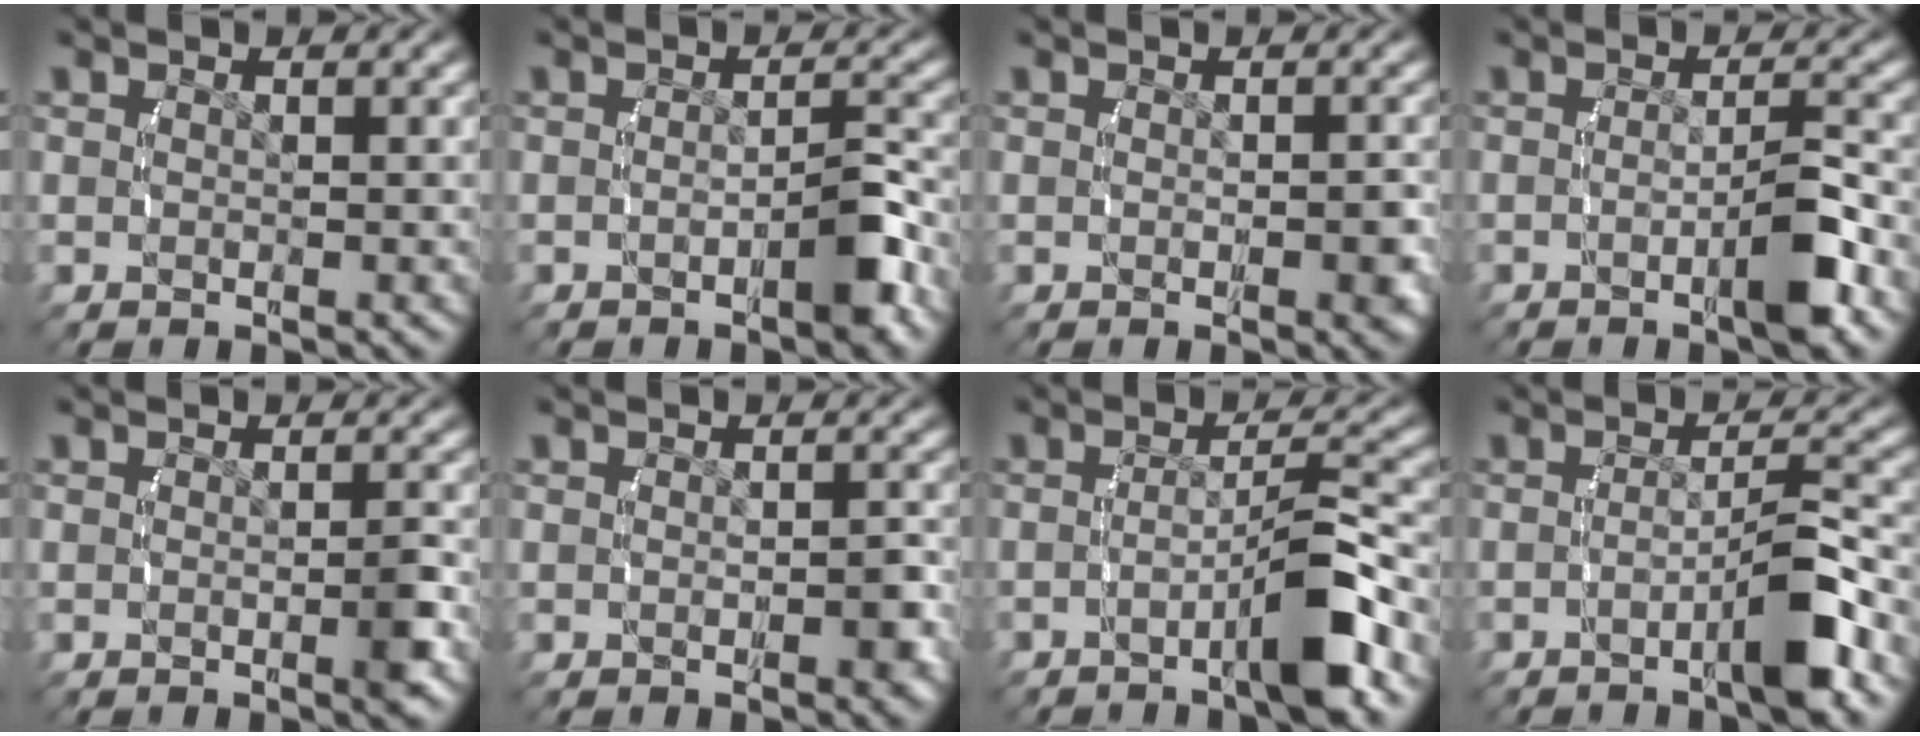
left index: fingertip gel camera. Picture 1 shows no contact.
{"total": 2.5, "force": [-1.2, 0.5, 2.1], "torque": [-0.025, 0.003, -0.024]}
{"total": 1.1, "force": [-0.5, 0.4, 1.0], "torque": [-0.014, -0.006, -0.005]}
{"total": 3.2, "force": [-1.4, 0.2, 2.9], "torque": [-0.039, 0.001, -0.026]}
{"total": 1.6, "force": [-0.6, 0.3, 1.5], "torque": [-0.024, 0.000, -0.010]}
{"total": 1.3, "force": [-0.7, 0.4, 1.0], "torque": [-0.015, -0.003, -0.011]}
{"total": 4.7, "force": [-2.6, 0.1, 3.9], "torque": [-0.062, 0.005, -0.044]}
{"total": 4.0, "force": [-2.1, 0.3, 3.4], "torque": [-0.052, 0.004, -0.039]}